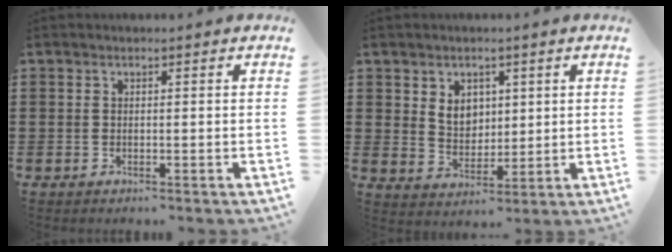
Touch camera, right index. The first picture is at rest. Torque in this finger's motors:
{"motor_torque": [0.13, 0.01, 0.10, 0.10]}